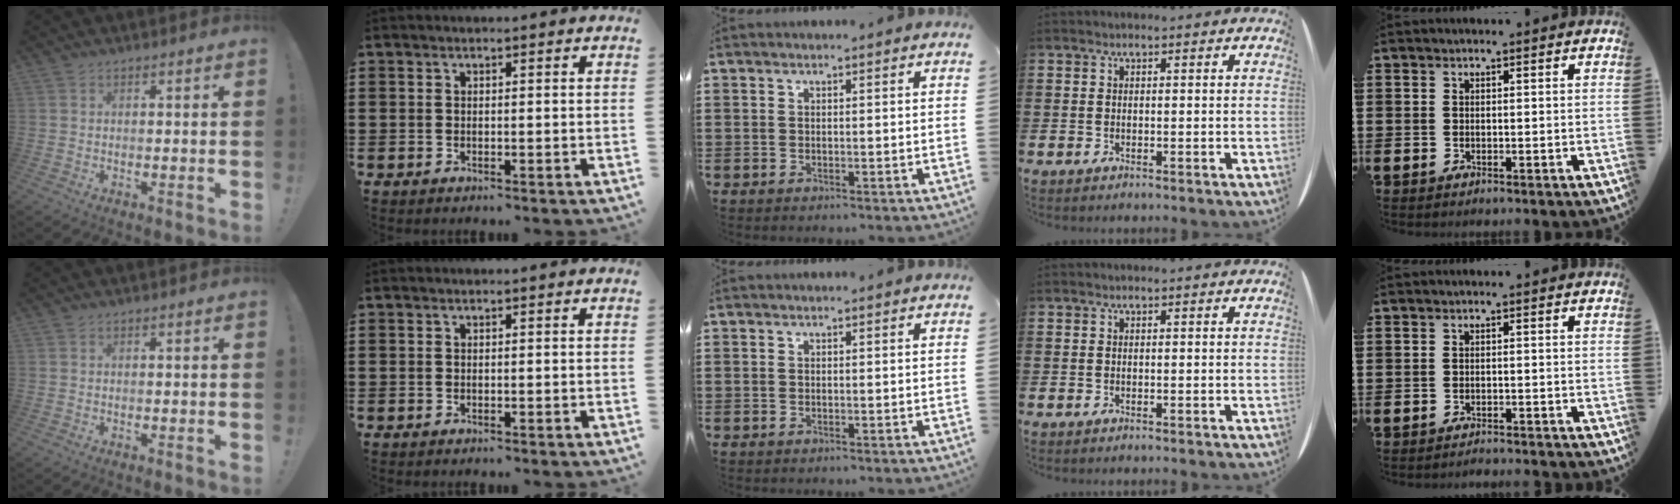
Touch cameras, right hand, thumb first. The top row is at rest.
{"little": {"total": 1.0, "force": [-1.0, -0.1, 0.0], "torque": [-0.002, 0.001, -0.021]}}